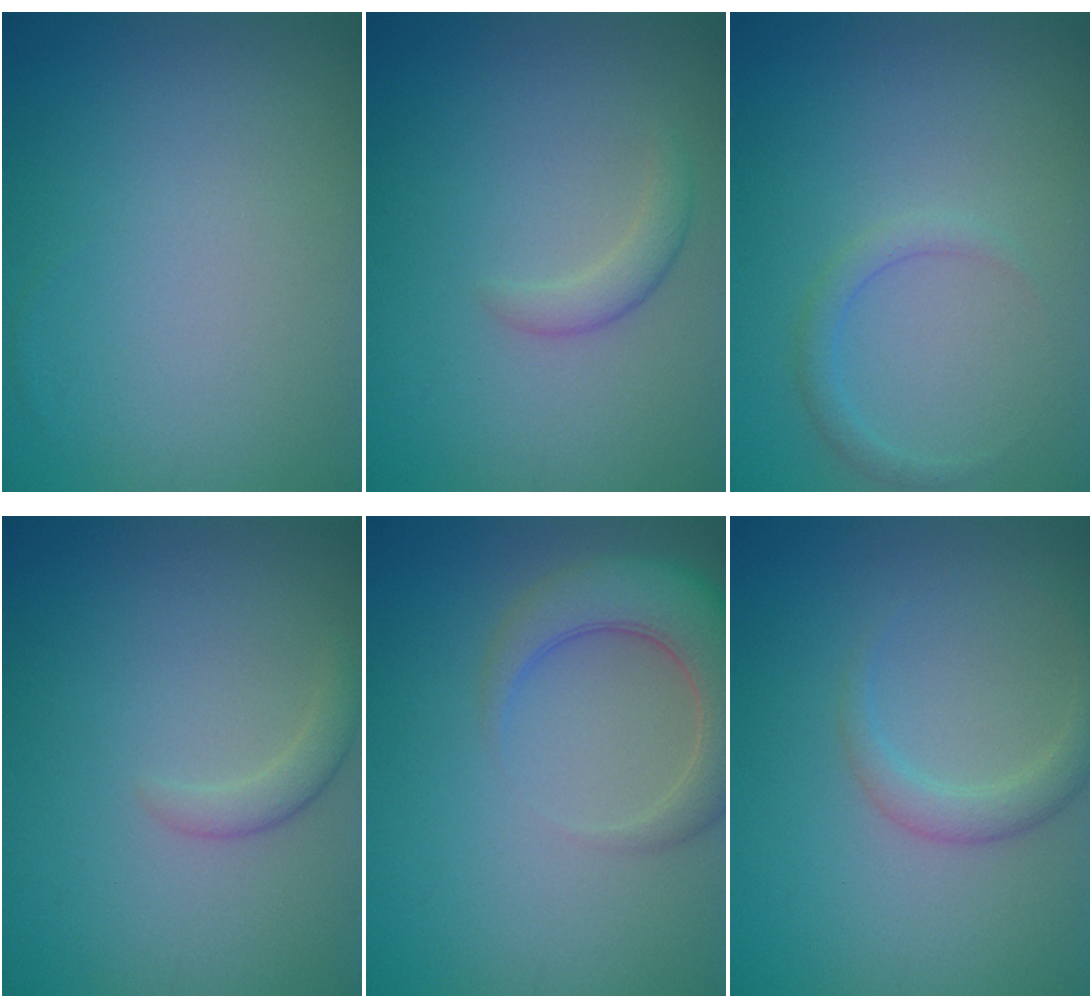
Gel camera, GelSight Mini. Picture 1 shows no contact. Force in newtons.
{"total": 1.7, "press": 1.7, "slide": 0.1}
{"total": 1.4, "press": 1.4, "slide": 0.2}
{"total": 1.5, "press": 1.5, "slide": 0.1}
{"total": 5.7, "press": 5.6, "slide": 0.6}
{"total": 2.4, "press": 2.4, "slide": 0.2}